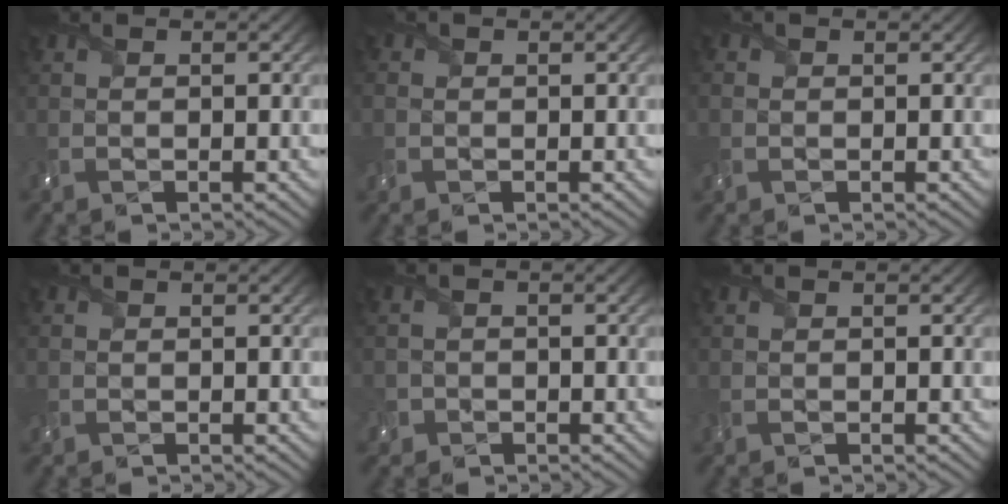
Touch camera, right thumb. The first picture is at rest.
{"total": 2.3, "force": [-0.4, 2.2, 0.6], "torque": [-0.027, -0.005, -0.010]}
{"total": 1.9, "force": [-0.3, 1.9, 0.4], "torque": [-0.017, -0.006, -0.009]}
{"total": 1.2, "force": [-0.2, 1.2, 0.2], "torque": [-0.007, -0.005, -0.007]}
{"total": 1.9, "force": [-1.1, 1.6, 0.1], "torque": [-0.001, -0.004, -0.023]}
{"total": 0.9, "force": [-0.1, 0.9, 0.3], "torque": [-0.011, -0.004, -0.004]}